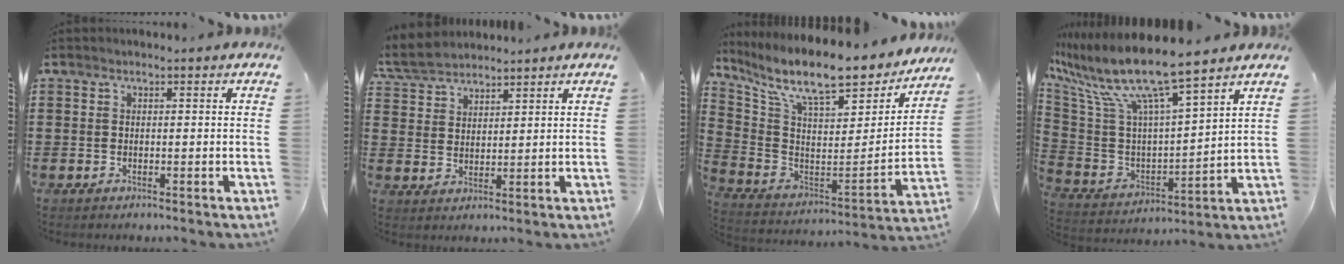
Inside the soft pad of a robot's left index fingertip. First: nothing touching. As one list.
[{"total": 4.8, "force": [4.5, 1.4, 1.1], "torque": [-0.038, -0.007, 0.084]}, {"total": 12.1, "force": [9.5, 2.6, 7.0], "torque": [-0.158, -0.070, 0.161]}, {"total": 11.0, "force": [8.5, 0.7, 6.9], "torque": [-0.175, -0.064, 0.140]}]